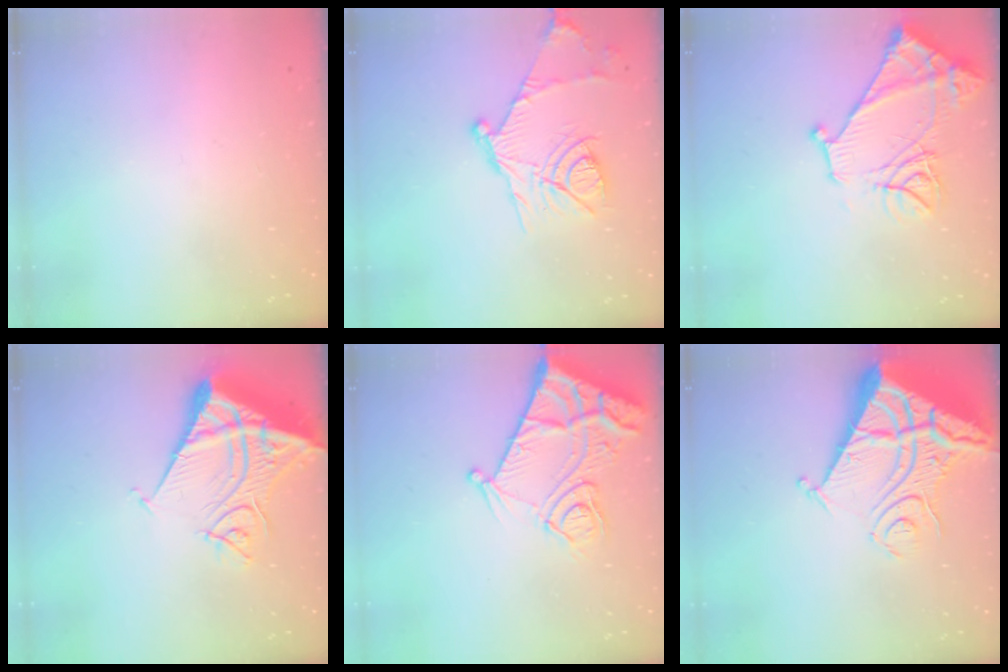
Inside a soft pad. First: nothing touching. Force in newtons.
{"total": 15.1, "press": 15.0, "slide": 1.3}
{"total": 13.5, "press": 13.4, "slide": 1.3}
{"total": 16.9, "press": 16.7, "slide": 2.3}
{"total": 13.7, "press": 13.7, "slide": 1.4}
{"total": 16.7, "press": 16.6, "slide": 2.2}